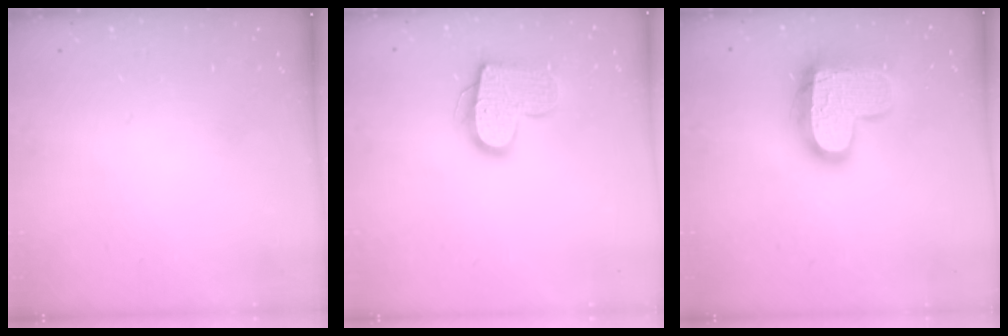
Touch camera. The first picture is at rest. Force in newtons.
{"total": 13.9, "press": 13.9, "slide": 0.9}
{"total": 17.1, "press": 17.0, "slide": 1.1}